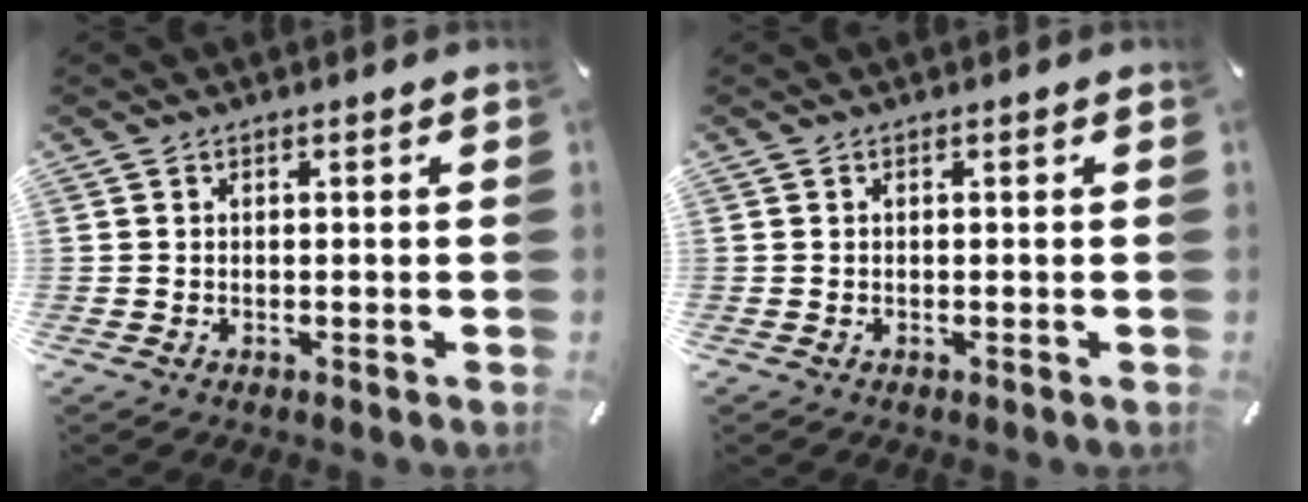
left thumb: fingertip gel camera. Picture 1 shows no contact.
{"total": 0.0}